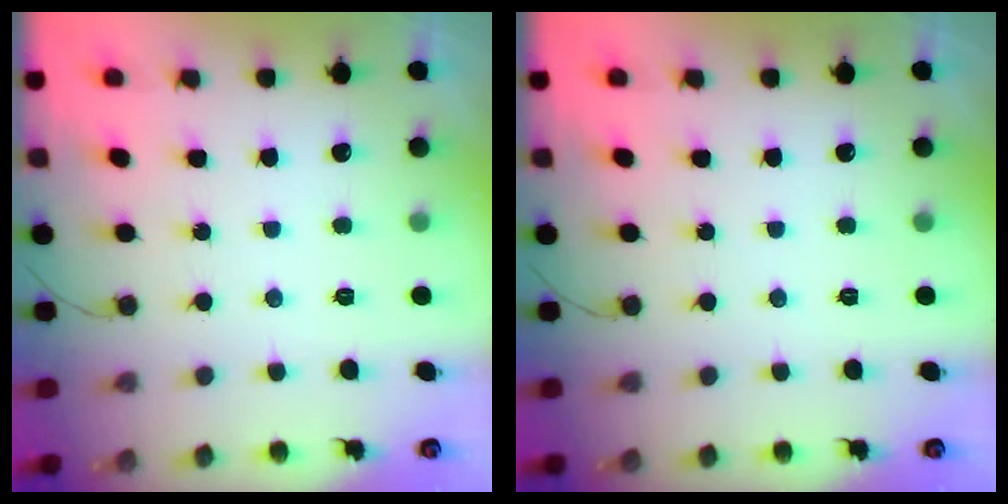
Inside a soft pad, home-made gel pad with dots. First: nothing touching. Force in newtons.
{"total": 0.0}